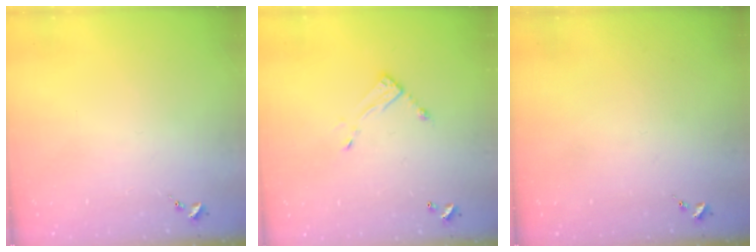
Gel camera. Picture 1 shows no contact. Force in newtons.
{"total": 7.2, "press": 7.2, "slide": 0.3}
{"total": 0.0}